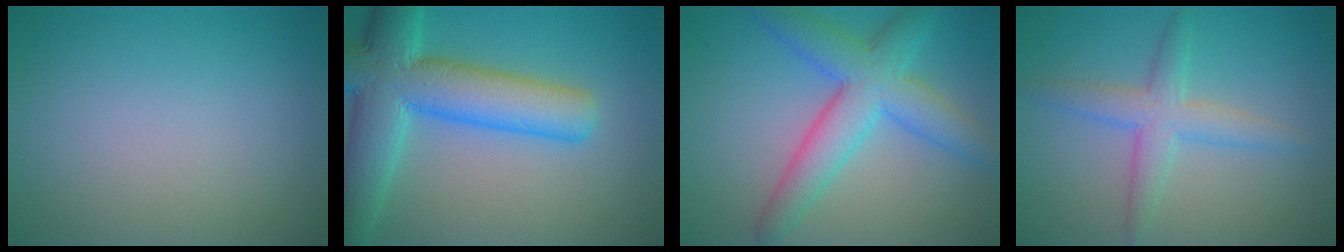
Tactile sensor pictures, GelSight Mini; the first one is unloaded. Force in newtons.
{"total": 9.9, "press": 9.9, "slide": 0.4}
{"total": 6.7, "press": 6.7, "slide": 0.1}
{"total": 3.7, "press": 3.7, "slide": 0.1}